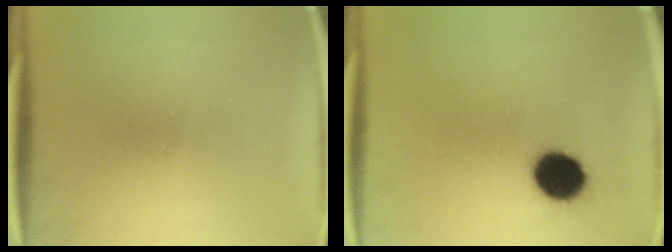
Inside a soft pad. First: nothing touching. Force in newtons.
{"total": 9.7}